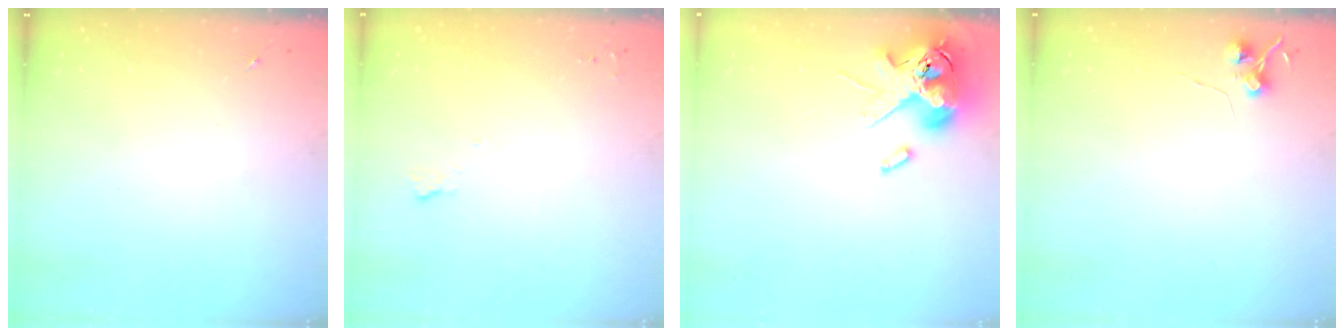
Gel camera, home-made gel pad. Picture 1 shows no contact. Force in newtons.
{"total": 5.1, "press": 5.1, "slide": 0.6}
{"total": 13.9, "press": 13.7, "slide": 2.4}
{"total": 5.8, "press": 5.8, "slide": 0.7}